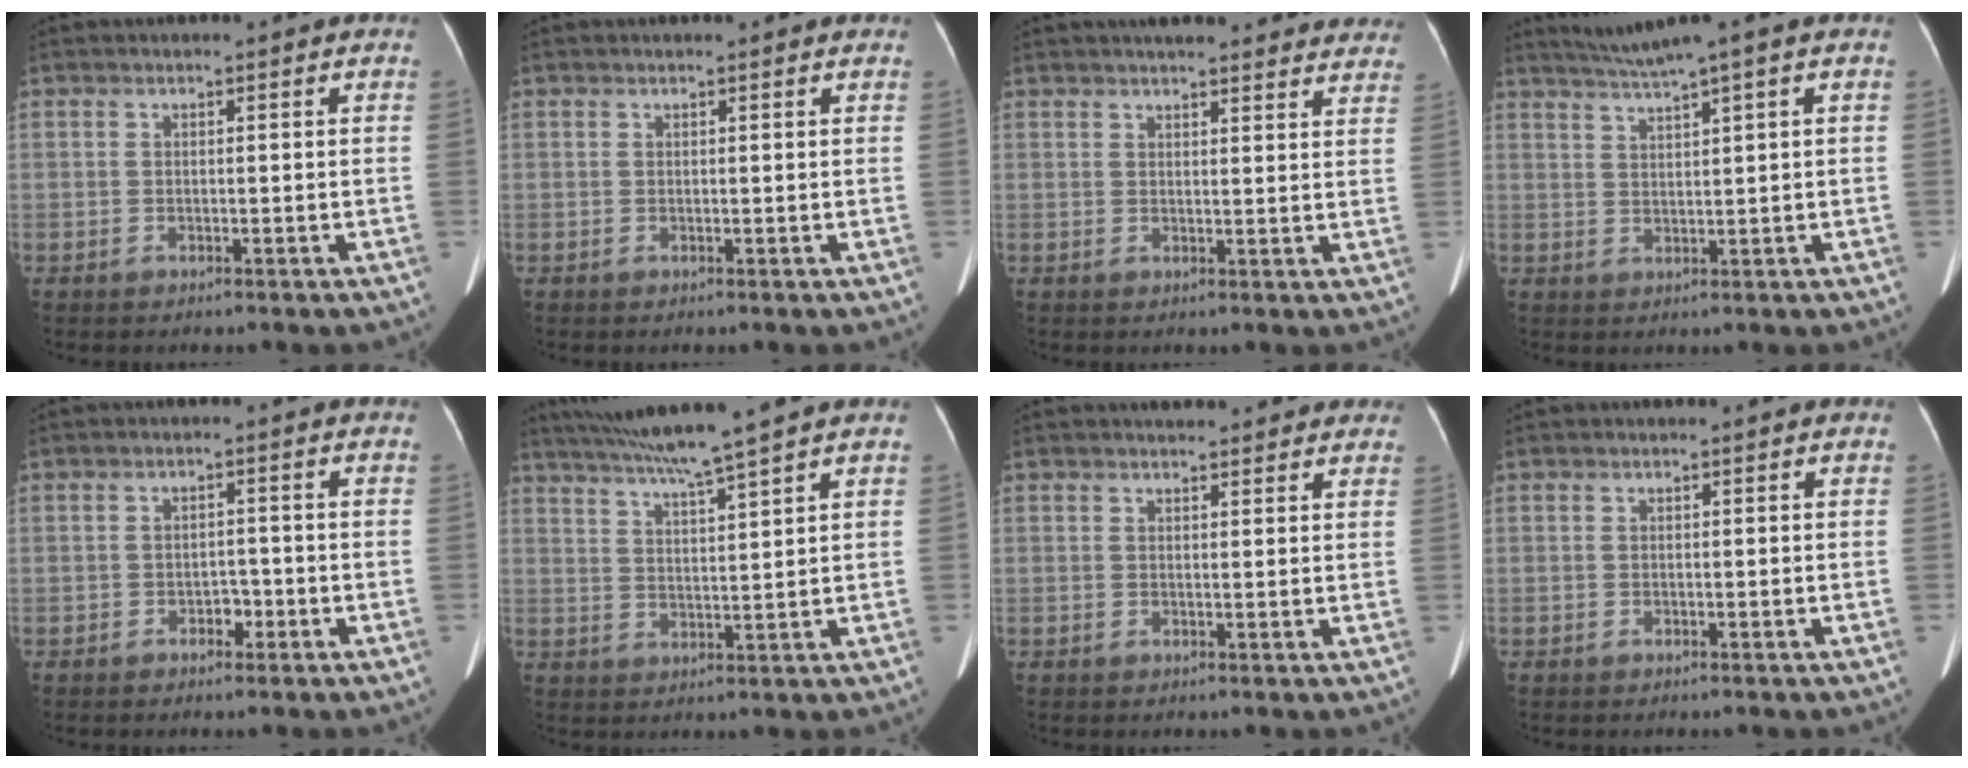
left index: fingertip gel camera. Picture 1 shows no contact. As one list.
[{"total": 2.1, "force": [1.8, 0.5, 0.9], "torque": [-0.011, 0.017, 0.015]}, {"total": 20.0, "force": [18.1, 4.3, 7.3], "torque": [-0.082, 0.003, 0.203]}, {"total": 4.8, "force": [3.4, -1.0, 3.1], "torque": [-0.067, 0.017, 0.069]}, {"total": 2.1, "force": [-1.3, 1.2, 1.0], "torque": [-0.012, 0.003, -0.019]}, {"total": 9.0, "force": [7.6, -1.9, 4.4], "torque": [-0.075, 0.005, 0.130]}, {"total": 8.0, "force": [7.1, 2.4, 2.9], "torque": [-0.024, 0.016, 0.076]}, {"total": 0.0}]